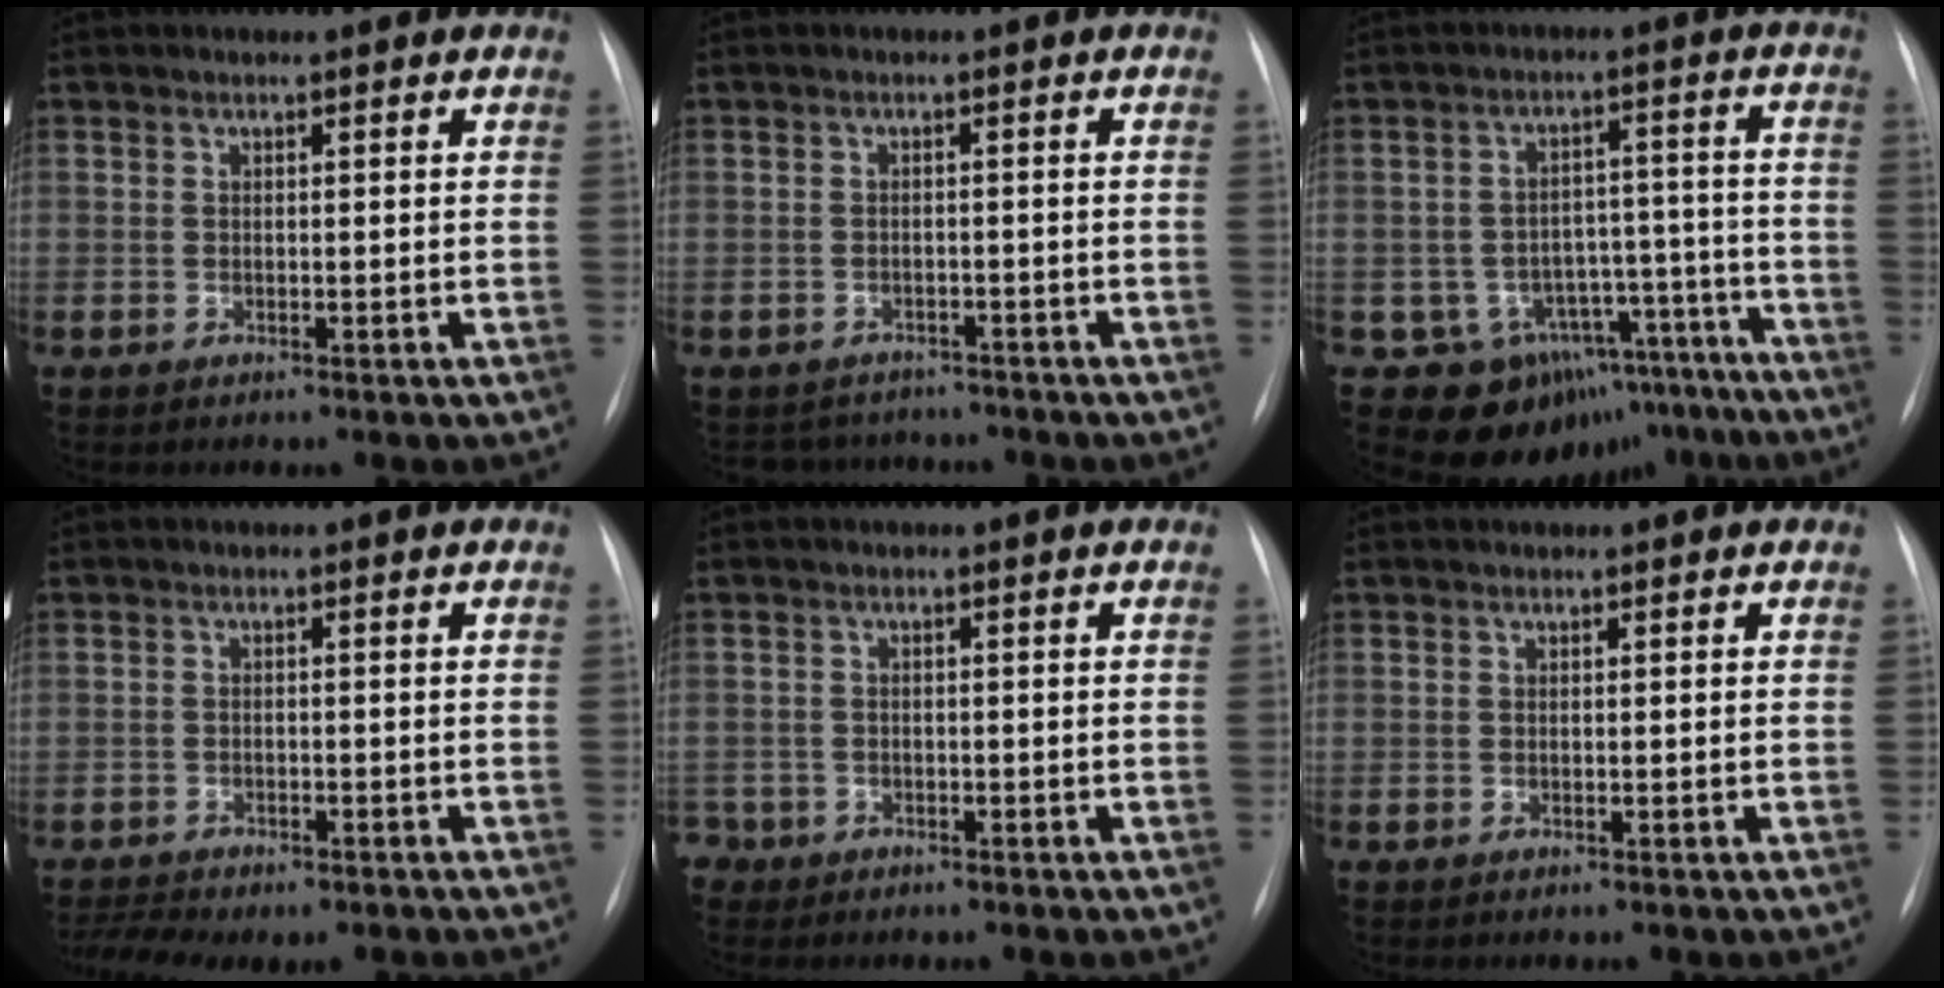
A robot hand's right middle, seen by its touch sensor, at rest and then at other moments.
{"total": 5.0, "force": [-4.6, 2.1, -0.1], "torque": [0.004, 0.011, -0.058]}
{"total": 14.0, "force": [-9.6, 9.9, 2.3], "torque": [-0.007, 0.075, -0.111]}
{"total": 6.6, "force": [-5.3, 2.2, 3.3], "torque": [-0.052, 0.004, -0.075]}
{"total": 2.5, "force": [-1.5, 2.0, -0.3], "torque": [0.005, 0.008, -0.030]}
{"total": 0.0}